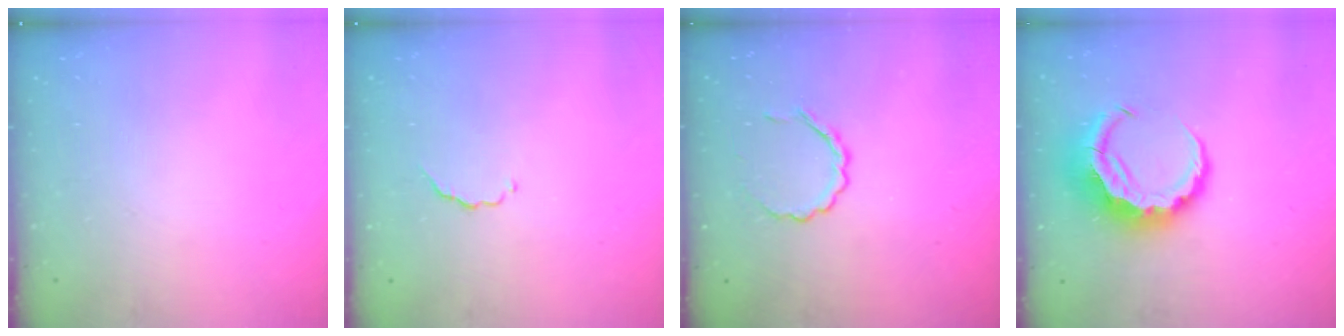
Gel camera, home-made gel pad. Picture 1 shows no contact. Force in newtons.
{"total": 2.8, "press": 2.7, "slide": 0.5}
{"total": 4.0, "press": 3.8, "slide": 1.3}
{"total": 9.3, "press": 9.2, "slide": 1.6}